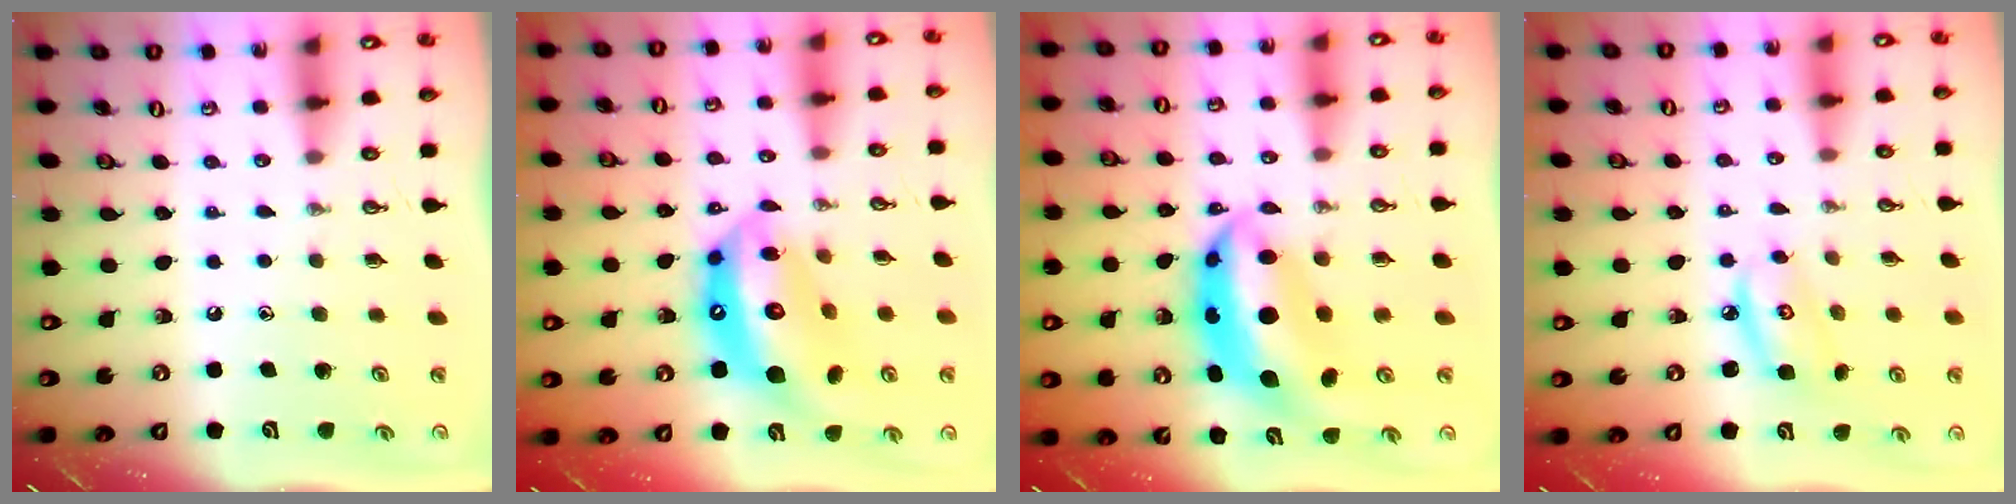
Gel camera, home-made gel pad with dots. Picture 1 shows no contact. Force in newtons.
{"total": 18.2, "press": 18.0, "slide": 2.2}
{"total": 11.1, "press": 11.1, "slide": 1.0}
{"total": 5.9, "press": 5.9, "slide": 0.3}